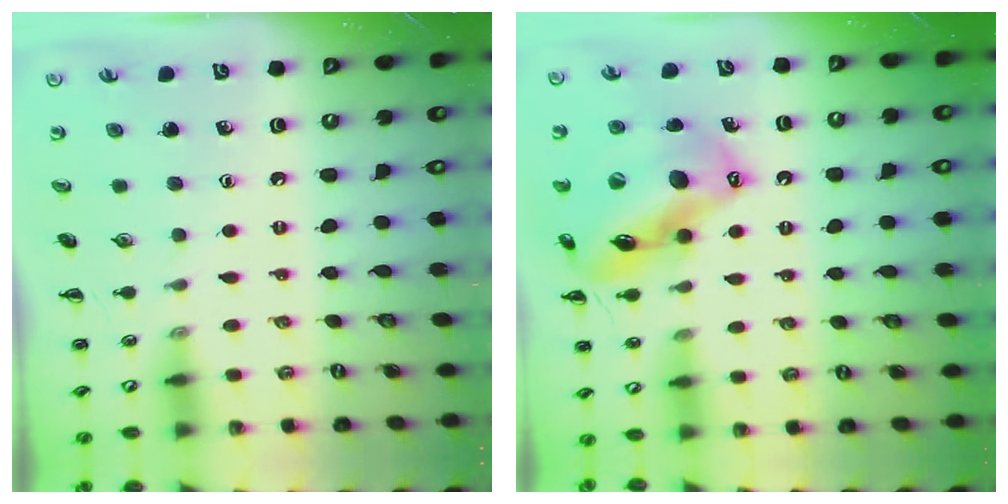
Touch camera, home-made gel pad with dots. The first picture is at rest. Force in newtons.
{"total": 17.5, "press": 16.9, "slide": 4.6}